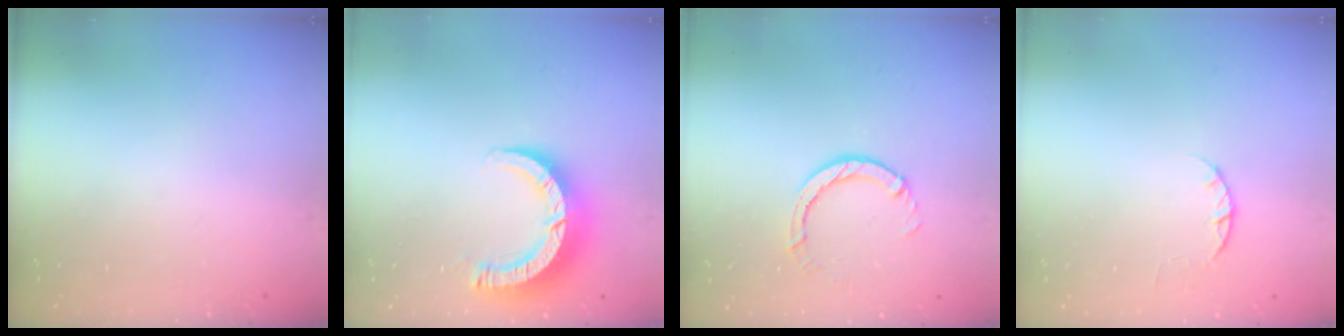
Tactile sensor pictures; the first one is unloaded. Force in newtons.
{"total": 9.1, "press": 9.1, "slide": 1.1}
{"total": 2.9, "press": 2.9, "slide": 0.5}
{"total": 2.4, "press": 2.4, "slide": 0.4}